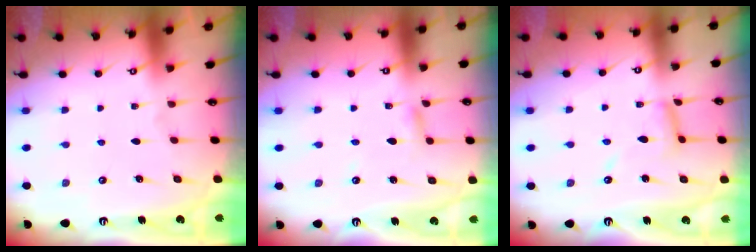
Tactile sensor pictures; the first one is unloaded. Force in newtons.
{"total": 2.7, "press": 2.7, "slide": 0.1}
{"total": 8.4, "press": 8.4, "slide": 0.5}